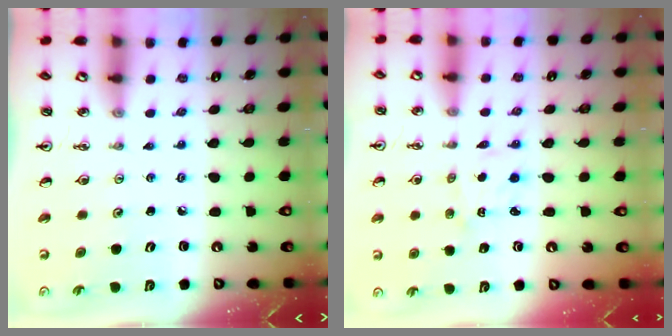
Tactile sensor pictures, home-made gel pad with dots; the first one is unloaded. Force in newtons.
{"total": 2.1, "press": 2.1, "slide": 0.3}